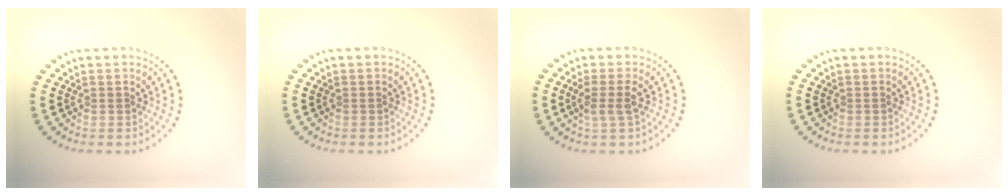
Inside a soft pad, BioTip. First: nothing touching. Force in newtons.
{"total": 0.0}
{"total": 1.9, "press": 1.6, "slide": 1.0}
{"total": 0.0}